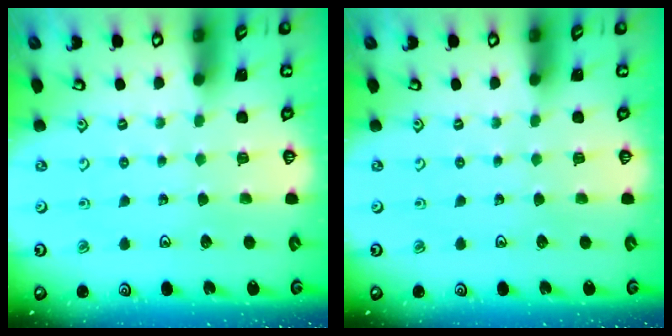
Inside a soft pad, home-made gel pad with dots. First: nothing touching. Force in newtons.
{"total": 0.0}